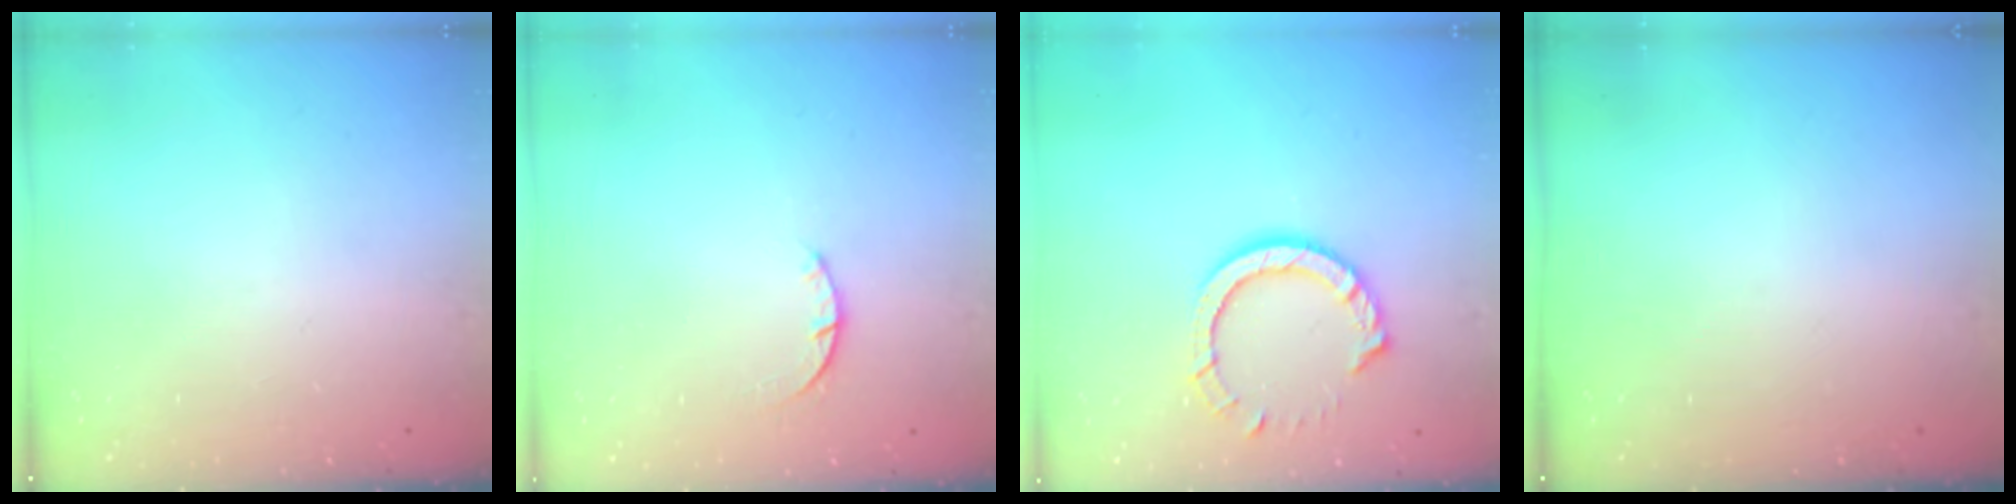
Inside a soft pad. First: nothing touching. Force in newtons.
{"total": 1.2, "press": 1.2, "slide": 0.3}
{"total": 9.5, "press": 9.5, "slide": 1.1}
{"total": 0.0}